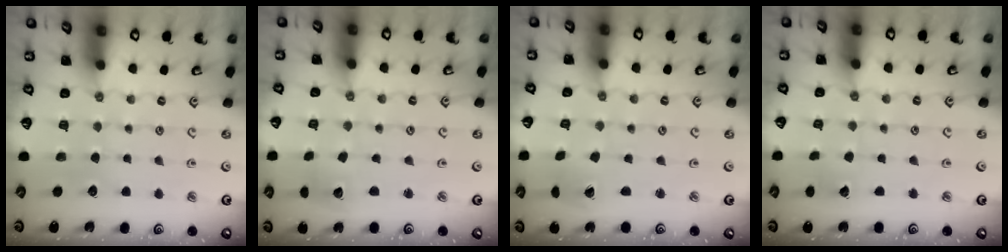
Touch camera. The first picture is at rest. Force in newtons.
{"total": 2.4, "press": 2.4, "slide": 0.3}
{"total": 1.1, "press": 1.1, "slide": 0.1}
{"total": 2.9, "press": 2.9, "slide": 0.3}